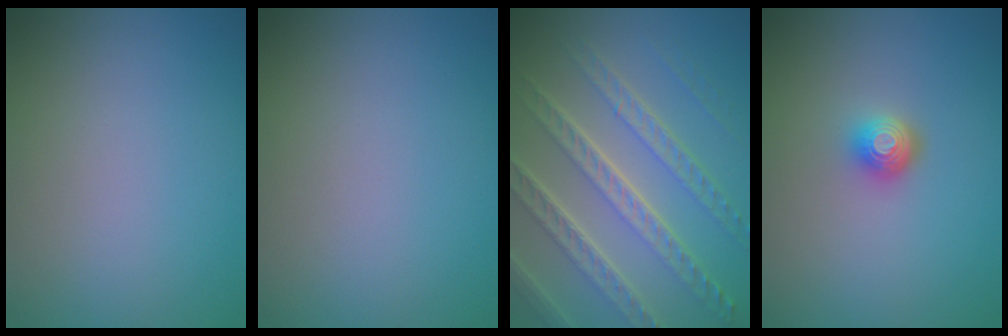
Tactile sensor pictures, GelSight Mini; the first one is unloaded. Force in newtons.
{"total": 0.0}
{"total": 7.1, "press": 5.0, "slide": 5.0}
{"total": 2.0, "press": 1.5, "slide": 1.3}